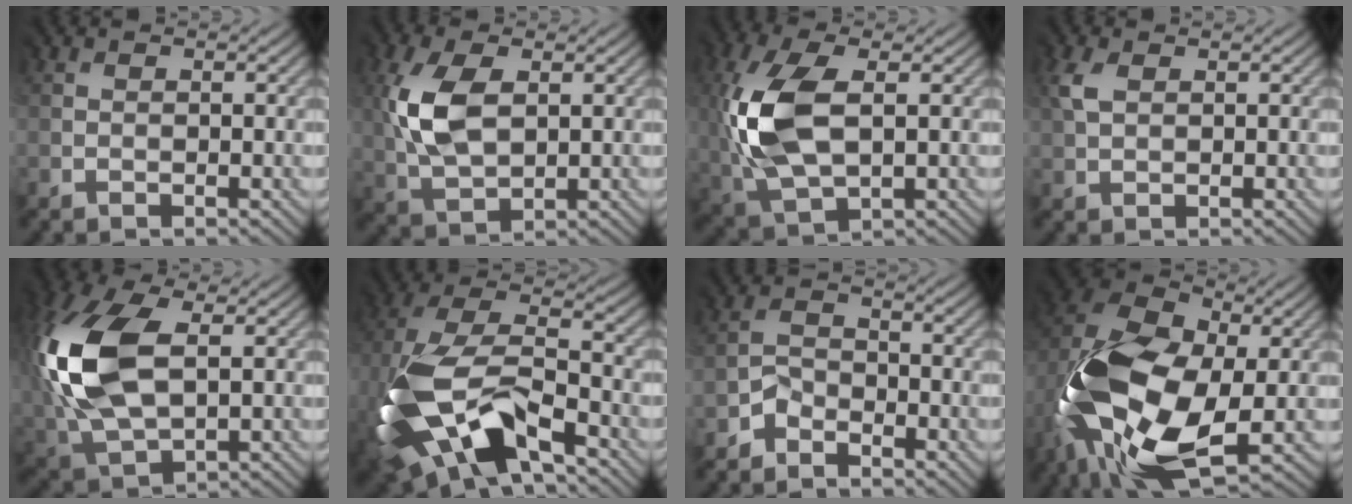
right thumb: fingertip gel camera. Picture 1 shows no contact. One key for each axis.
{"total": 8.5, "fx": 2.1, "fy": 5.2, "fz": 6.4, "tx": -0.176, "ty": 0.008, "tz": 0.040}
{"total": 11.0, "fx": 1.2, "fy": 6.3, "fz": 9.0, "tx": -0.239, "ty": 0.011, "tz": 0.026}
{"total": 3.1, "fx": 1.5, "fy": 2.0, "fz": 1.7, "tx": -0.048, "ty": 0.008, "tz": 0.027}
{"total": 15.5, "fx": 2.7, "fy": 9.4, "fz": 12.0, "tx": -0.314, "ty": 0.009, "tz": 0.054}
{"total": 14.7, "fx": -5.8, "fy": 7.6, "fz": 11.2, "tx": -0.279, "ty": -0.032, "tz": -0.104}
{"total": 2.9, "fx": -2.7, "fy": 0.7, "fz": -0.7, "tx": 0.007, "ty": 0.001, "tz": -0.063}
{"total": 17.2, "fx": -2.6, "fy": 11.6, "fz": 12.4, "tx": -0.297, "ty": -0.034, "tz": -0.035}